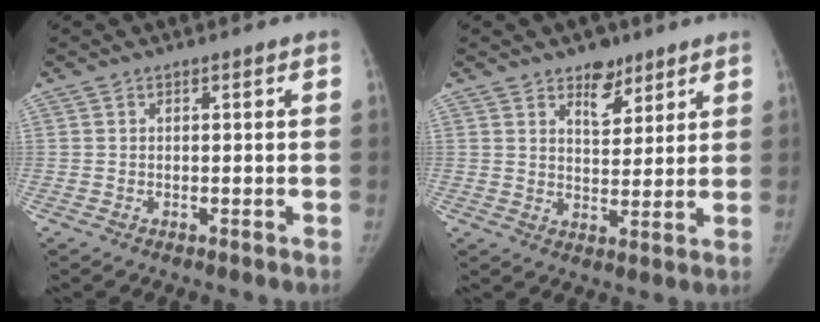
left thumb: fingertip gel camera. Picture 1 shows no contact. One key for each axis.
{"total": 6.3, "fx": 4.3, "fy": 3.5, "fz": 3.0, "tx": -0.017, "ty": -0.029, "tz": 0.070}